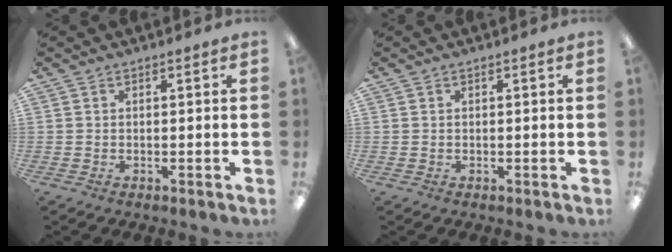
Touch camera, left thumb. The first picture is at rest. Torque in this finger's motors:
{"motor_torque": [-0.03, 0.15, -0.26, 0.08, 0.00]}